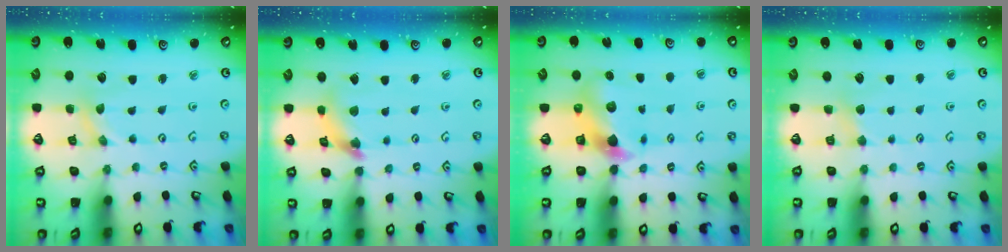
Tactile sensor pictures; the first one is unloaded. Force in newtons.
{"total": 7.6, "press": 7.6, "slide": 0.8}
{"total": 7.0, "press": 6.9, "slide": 1.0}
{"total": 2.9, "press": 2.9, "slide": 0.4}